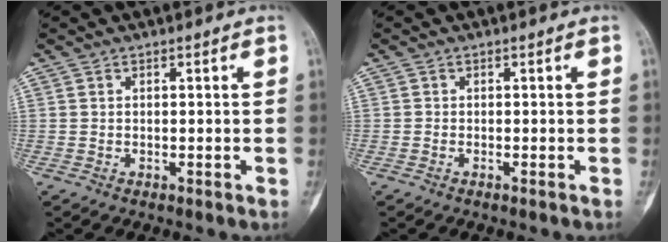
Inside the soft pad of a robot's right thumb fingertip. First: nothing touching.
{"total": 0.0}